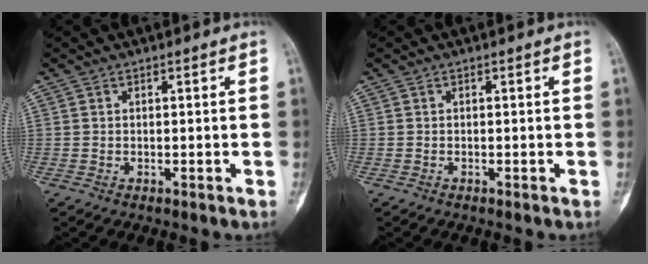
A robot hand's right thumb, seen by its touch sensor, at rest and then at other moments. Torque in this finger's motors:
{"motor_torque": [0.01, -0.21, -0.01, -0.14, 0.04]}